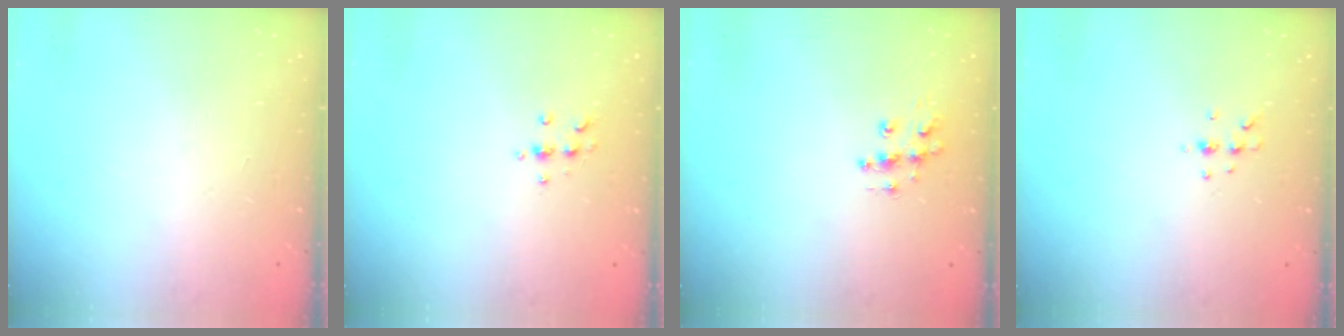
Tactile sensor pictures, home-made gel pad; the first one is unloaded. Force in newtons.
{"total": 5.4, "press": 5.2, "slide": 1.4}
{"total": 9.0, "press": 9.0, "slide": 0.5}
{"total": 3.8, "press": 3.8, "slide": 0.7}